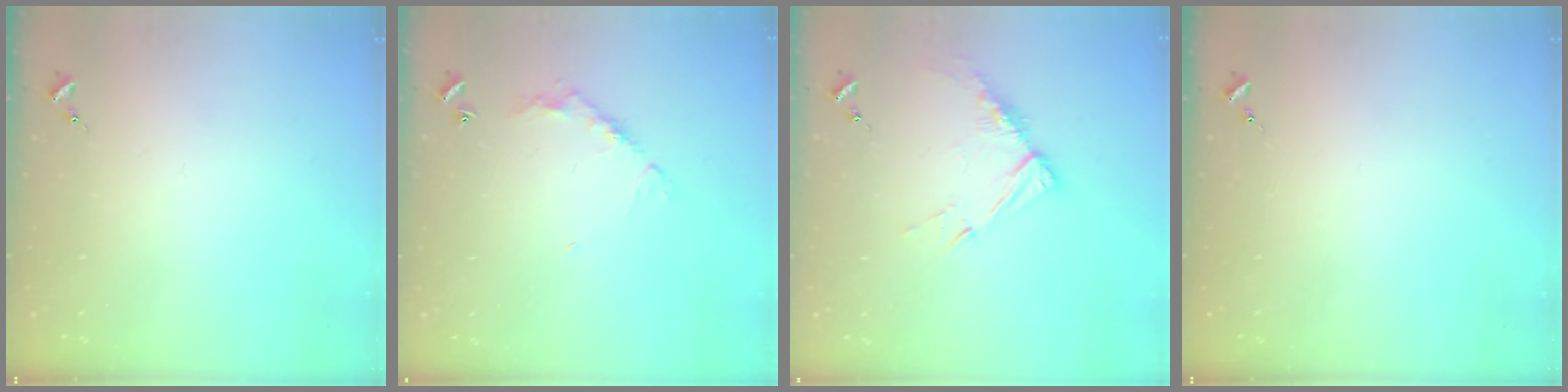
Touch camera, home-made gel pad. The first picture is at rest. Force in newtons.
{"total": 8.1, "press": 8.1, "slide": 0.7}
{"total": 10.5, "press": 10.4, "slide": 1.0}
{"total": 0.0}